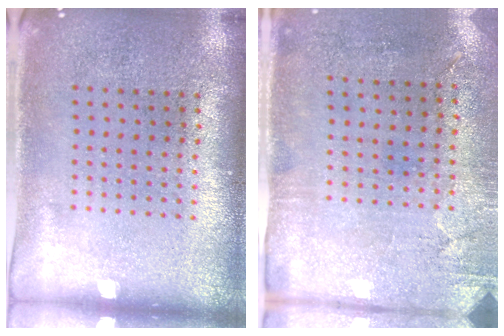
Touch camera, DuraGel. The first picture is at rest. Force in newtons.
{"total": 2.8, "press": 2.3, "slide": 1.7}